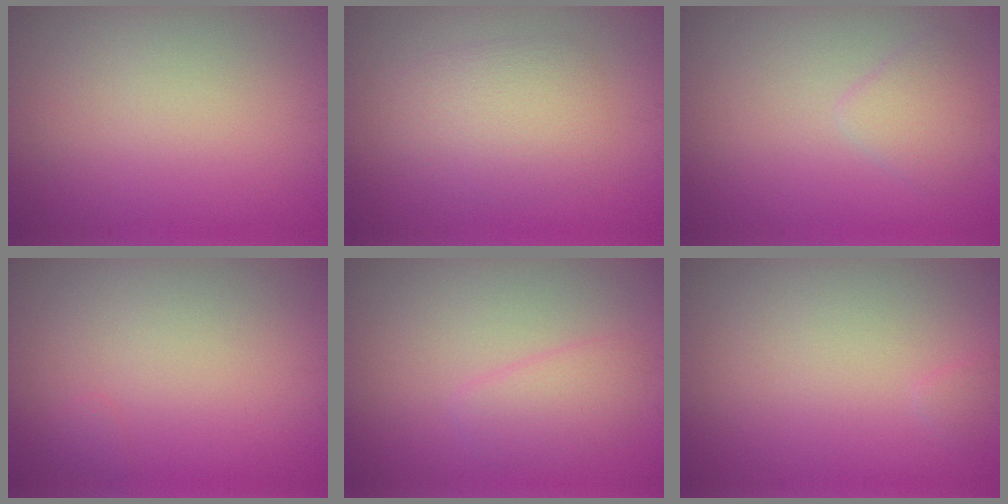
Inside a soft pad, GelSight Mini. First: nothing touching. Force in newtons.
{"total": 3.6, "press": 3.6, "slide": 0.2}
{"total": 2.0, "press": 2.0, "slide": 0.2}
{"total": 0.6, "press": 0.6, "slide": 0.0}
{"total": 2.1, "press": 2.1, "slide": 0.2}
{"total": 0.6, "press": 0.6, "slide": 0.1}